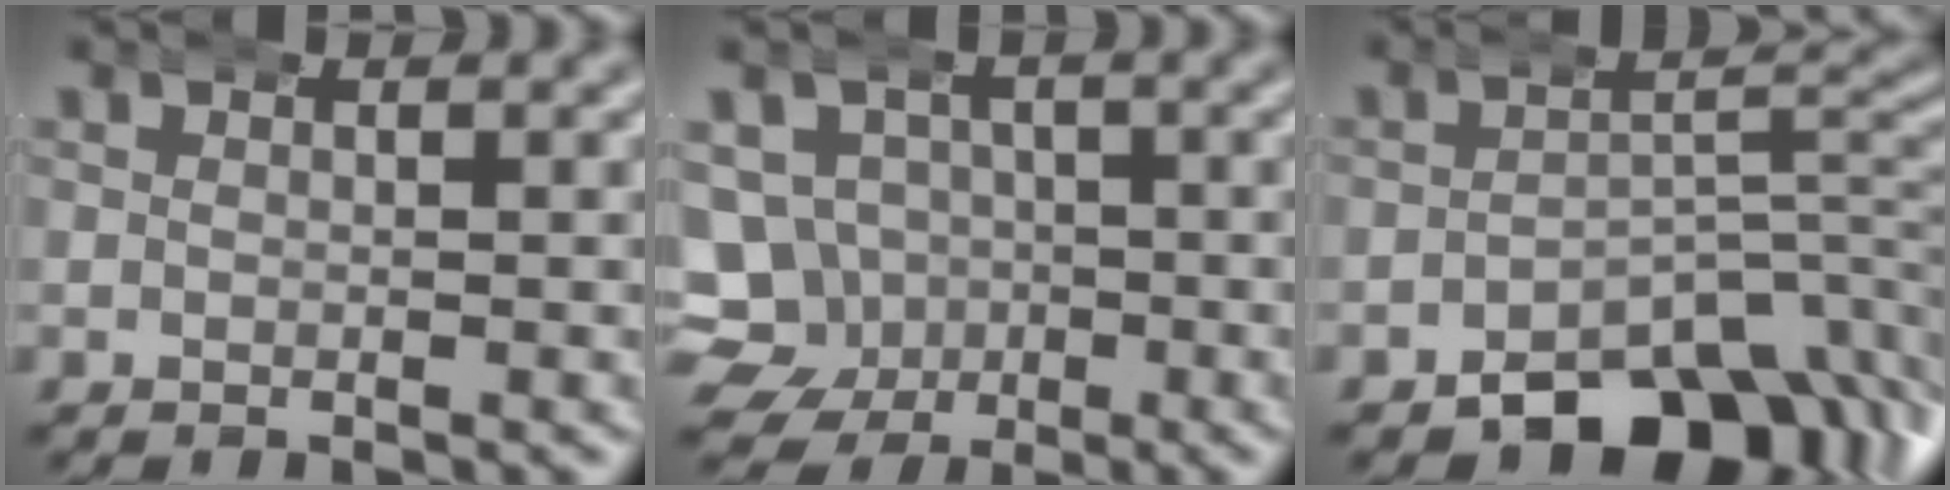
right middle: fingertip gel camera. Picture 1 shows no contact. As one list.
[{"total": 12.7, "force": [-1.9, 11.9, 4.0], "torque": [-0.099, -0.051, -0.039]}, {"total": 10.3, "force": [-5.8, 5.0, 6.9], "torque": [-0.061, 0.000, -0.094]}]